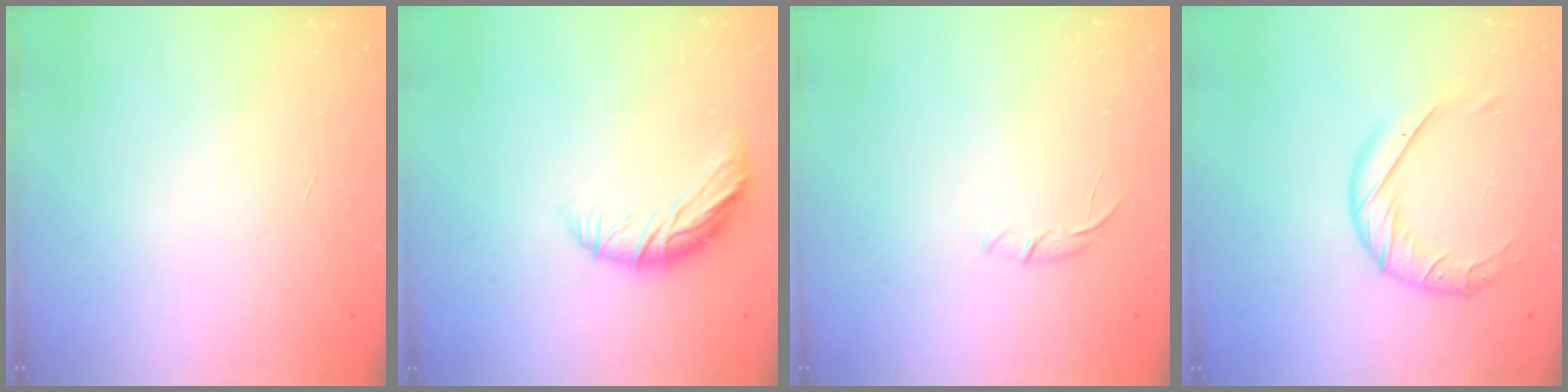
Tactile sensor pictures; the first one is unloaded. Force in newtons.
{"total": 10.2, "press": 10.2, "slide": 0.2}
{"total": 4.2, "press": 4.0, "slide": 1.1}
{"total": 11.1, "press": 11.0, "slide": 1.3}